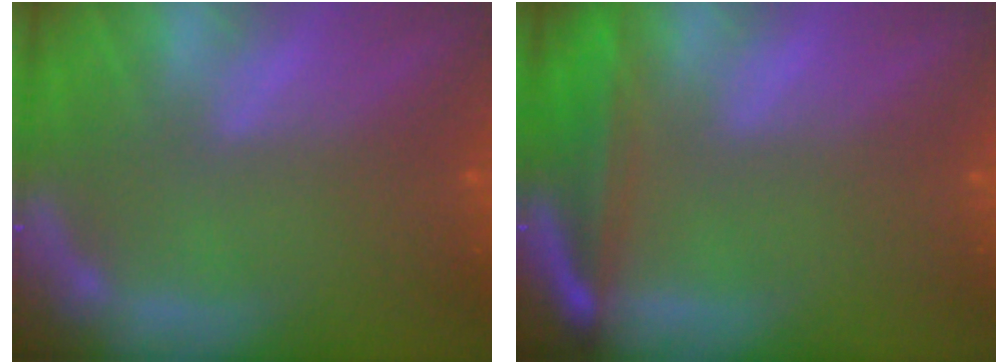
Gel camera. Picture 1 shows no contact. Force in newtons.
{"total": 6.0}